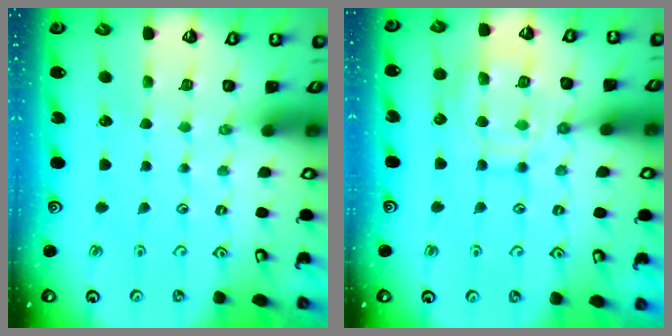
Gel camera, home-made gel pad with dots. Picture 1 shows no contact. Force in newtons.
{"total": 12.8, "press": 12.7, "slide": 1.2}